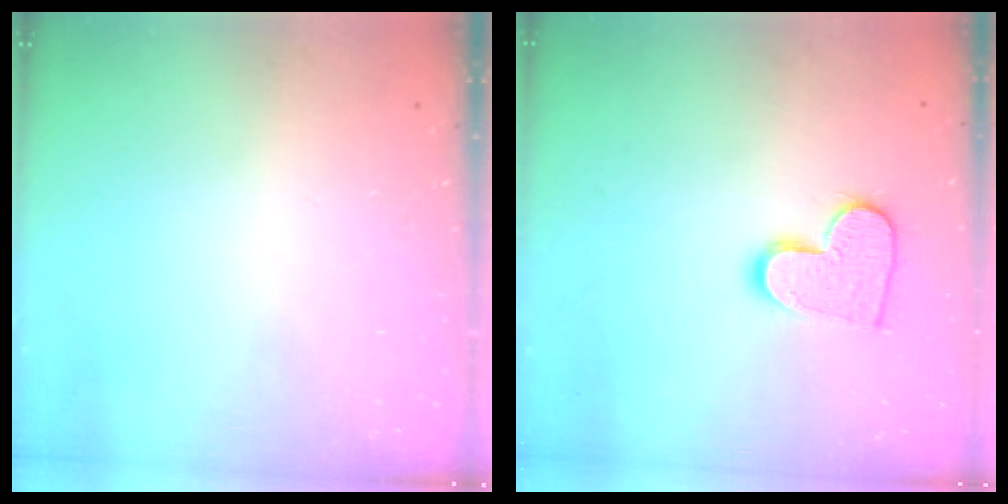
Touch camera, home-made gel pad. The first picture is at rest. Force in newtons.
{"total": 12.0, "press": 11.9, "slide": 0.8}